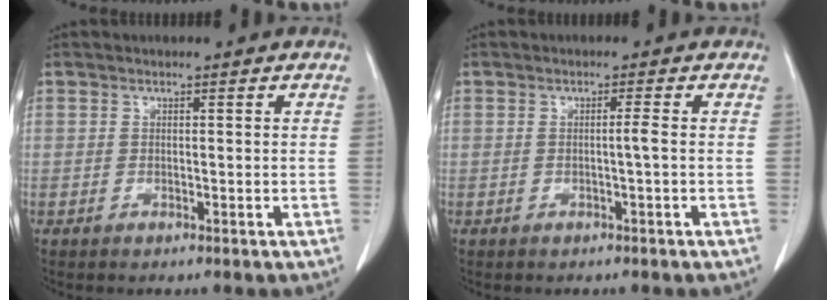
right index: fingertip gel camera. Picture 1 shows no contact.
{"total": 1.2, "force": [-0.2, -0.3, 1.1], "torque": [-0.016, 0.000, -0.005]}